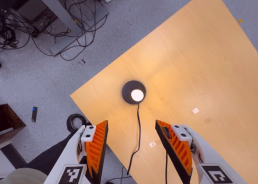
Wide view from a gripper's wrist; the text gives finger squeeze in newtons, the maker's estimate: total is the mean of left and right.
{"total": 0.0}